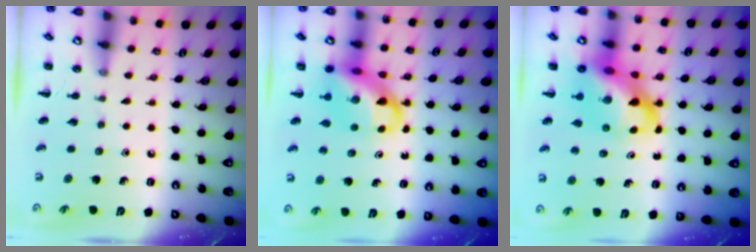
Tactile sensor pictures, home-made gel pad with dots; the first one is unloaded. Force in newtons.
{"total": 11.7, "press": 11.3, "slide": 2.7}
{"total": 14.8, "press": 14.2, "slide": 4.1}